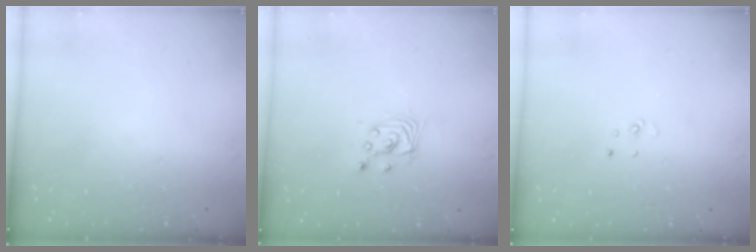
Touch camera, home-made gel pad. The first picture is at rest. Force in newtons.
{"total": 3.2, "press": 3.2, "slide": 0.2}
{"total": 2.7, "press": 2.7, "slide": 0.3}